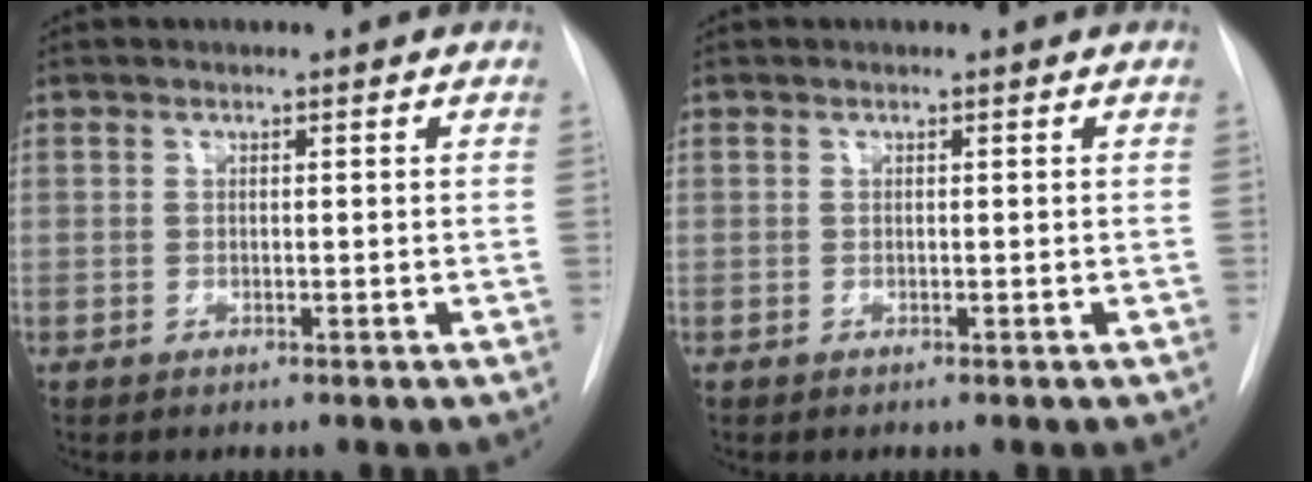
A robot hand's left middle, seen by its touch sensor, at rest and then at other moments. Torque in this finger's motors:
{"motor_torque": [0.01, -0.02, -0.05, 0.00]}